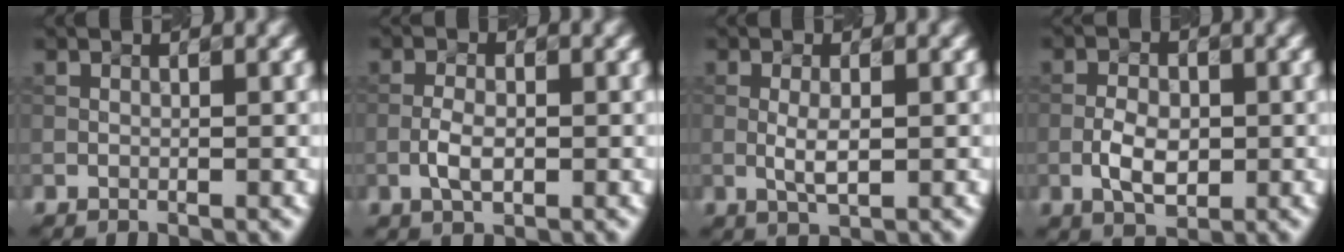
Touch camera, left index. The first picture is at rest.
{"total": 2.3, "force": [-0.7, 1.1, 2.0], "torque": [-0.040, 0.001, -0.015]}
{"total": 2.1, "force": [-0.1, 0.6, 2.0], "torque": [-0.041, -0.001, -0.001]}
{"total": 3.4, "force": [-0.8, 2.0, 2.6], "torque": [-0.047, 0.002, -0.016]}